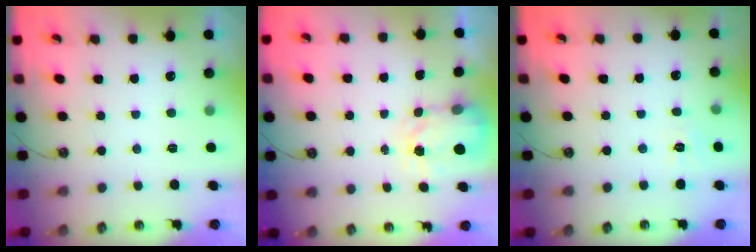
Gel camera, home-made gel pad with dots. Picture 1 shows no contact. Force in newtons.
{"total": 3.8, "press": 3.8, "slide": 0.5}
{"total": 3.1, "press": 3.0, "slide": 0.5}